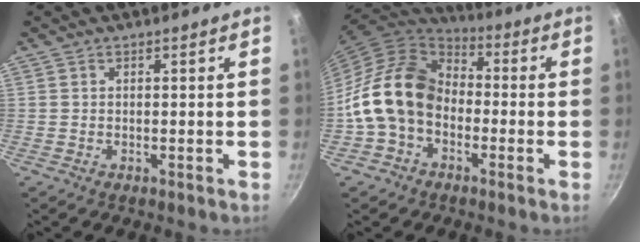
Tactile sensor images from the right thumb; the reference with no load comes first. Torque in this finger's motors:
{"motor_torque": [2.15, 2.86, 1.09, -1.07, 0.22]}